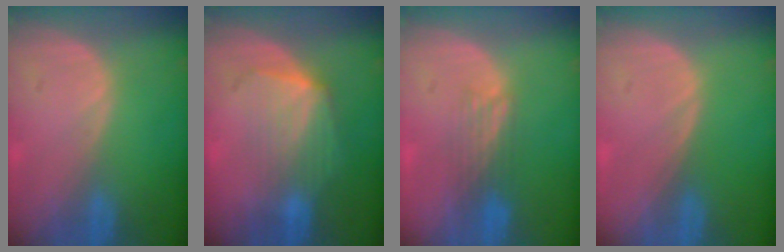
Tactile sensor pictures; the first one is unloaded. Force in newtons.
{"total": 7.1, "press": 6.5, "slide": 2.9}
{"total": 4.0, "press": 3.3, "slide": 2.2}
{"total": 0.0}